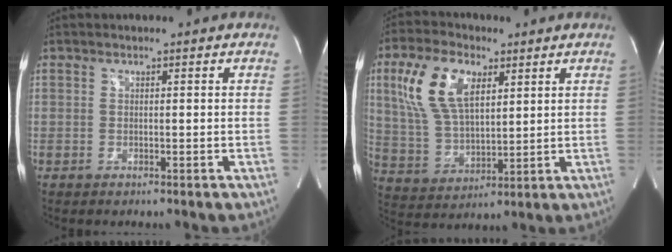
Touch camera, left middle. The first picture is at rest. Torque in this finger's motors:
{"motor_torque": [1.63, -0.51, 0.29, 0.09]}